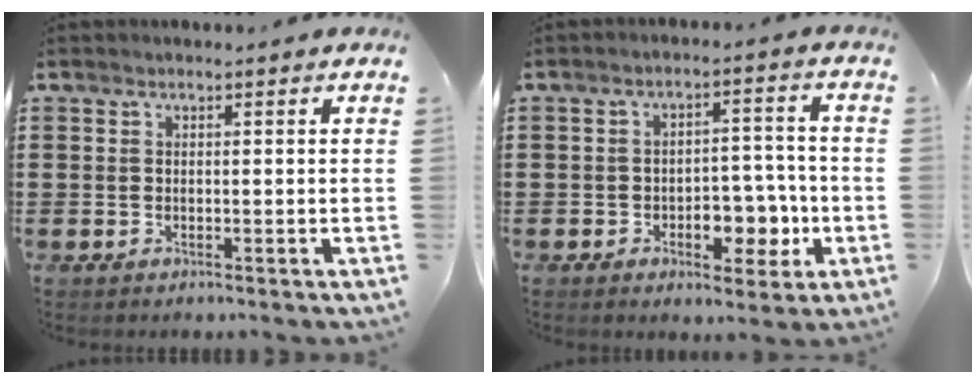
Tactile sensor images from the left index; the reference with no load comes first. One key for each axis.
{"total": 6.5, "fx": -2.3, "fy": 4.3, "fz": 4.3, "tx": -0.060, "ty": 0.008, "tz": -0.043}